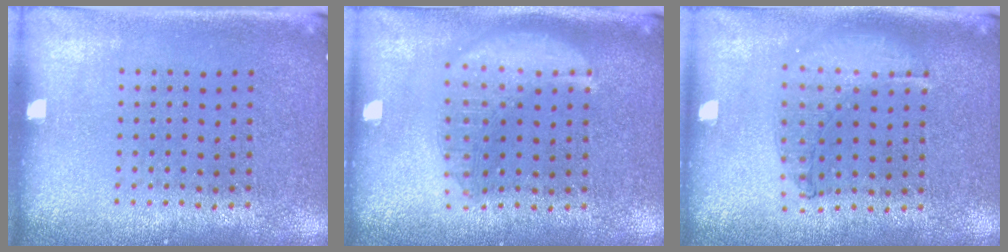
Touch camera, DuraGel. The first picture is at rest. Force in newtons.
{"total": 2.8, "press": 2.8, "slide": 0.3}
{"total": 1.0, "press": 1.0, "slide": 0.1}